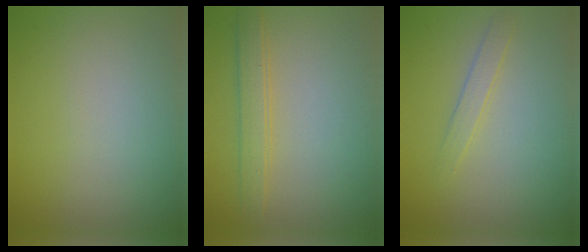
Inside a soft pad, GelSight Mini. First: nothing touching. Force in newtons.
{"total": 2.5, "press": 2.5, "slide": 0.2}
{"total": 1.5, "press": 1.5, "slide": 0.1}